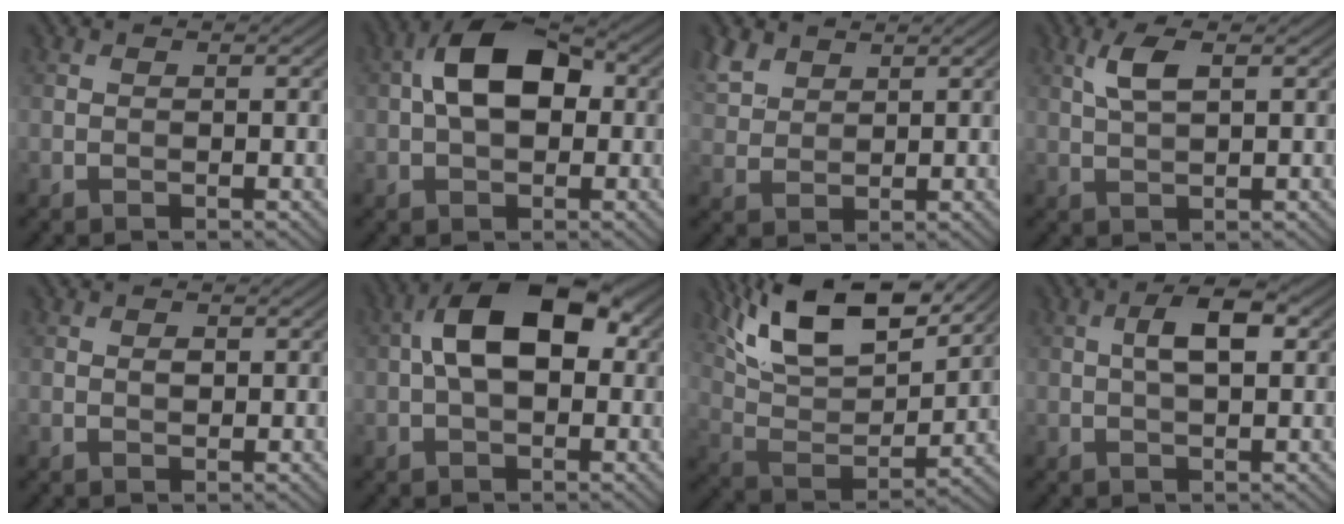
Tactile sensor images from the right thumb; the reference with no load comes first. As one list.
[{"total": 8.6, "force": [0.7, 5.2, 6.9], "torque": [-0.127, 0.014, 0.002]}, {"total": 4.6, "force": [3.2, 2.5, 2.2], "torque": [-0.062, 0.006, 0.071]}, {"total": 3.5, "force": [1.3, 1.0, 3.0], "torque": [-0.071, 0.006, 0.027]}, {"total": 0.9, "force": [0.1, 0.6, 0.7], "torque": [-0.011, 0.000, 0.002]}, {"total": 10.3, "force": [1.1, 5.7, 8.4], "torque": [-0.146, 0.023, 0.005]}, {"total": 15.9, "force": [10.5, 5.6, 10.5], "torque": [-0.225, 0.012, 0.174]}, {"total": 4.3, "force": [0.8, 1.6, 3.9], "torque": [-0.074, 0.010, 0.010]}]